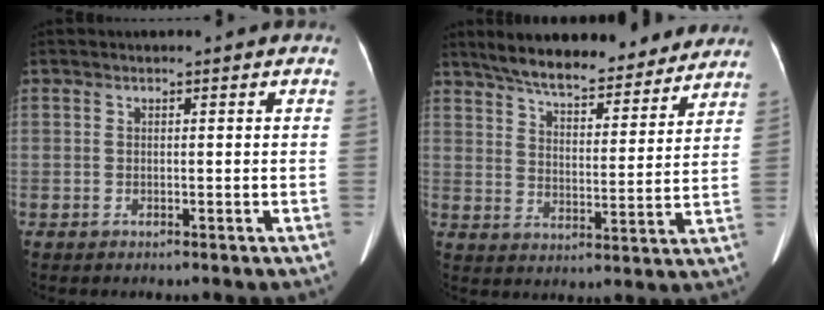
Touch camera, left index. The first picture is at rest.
{"total": 19.1, "force": [16.8, 4.3, 8.1], "torque": [-0.121, 0.009, 0.233]}